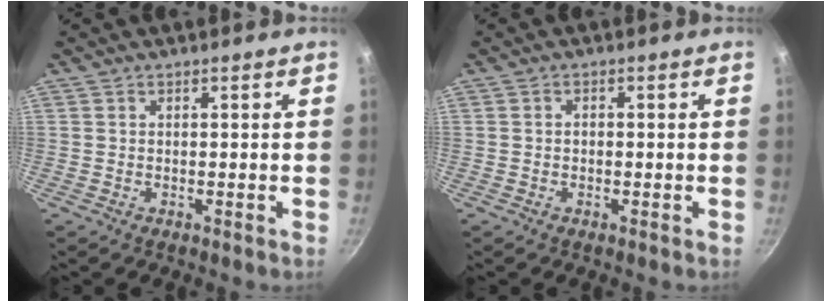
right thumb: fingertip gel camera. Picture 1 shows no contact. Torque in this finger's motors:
{"motor_torque": [-0.29, 0.07, -0.17, 0.03, 0.05]}